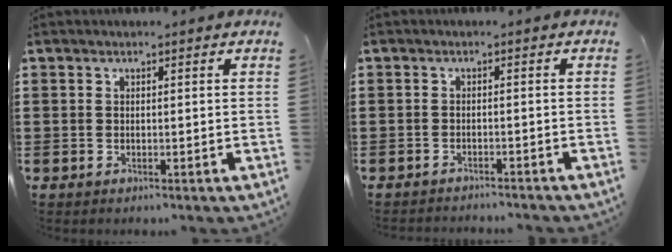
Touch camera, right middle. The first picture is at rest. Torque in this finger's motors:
{"motor_torque": [0.19, -0.12, 0.33, 0.09]}